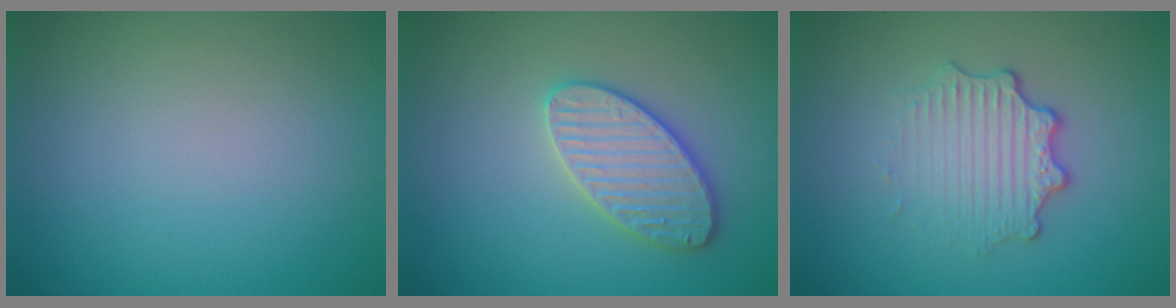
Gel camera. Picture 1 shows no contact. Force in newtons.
{"total": 3.6, "press": 3.5, "slide": 0.6}
{"total": 3.4, "press": 2.6, "slide": 2.2}